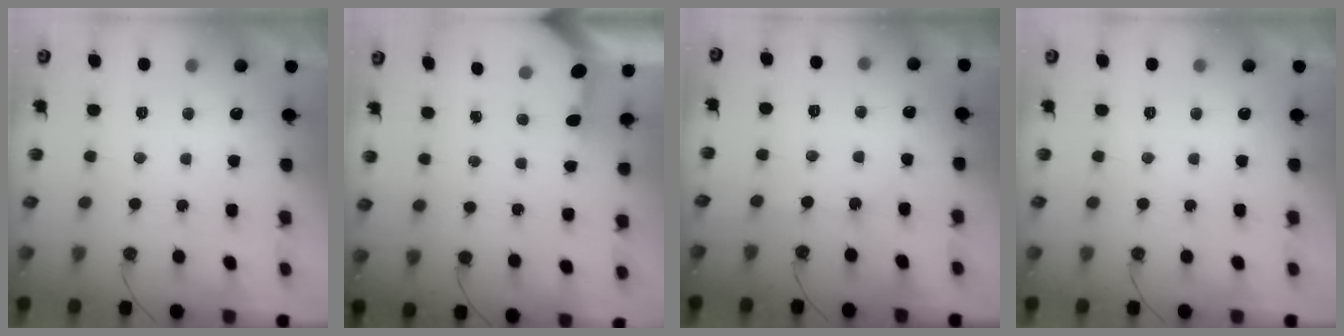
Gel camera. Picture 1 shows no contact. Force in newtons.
{"total": 3.3, "press": 3.3, "slide": 0.4}
{"total": 2.7, "press": 2.7, "slide": 0.5}
{"total": 0.0}